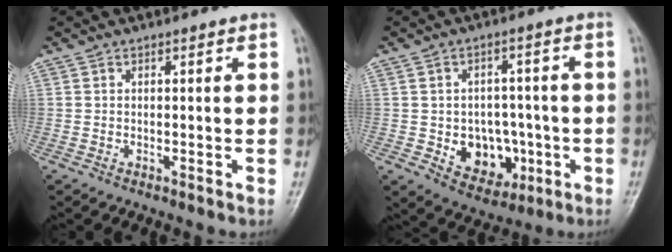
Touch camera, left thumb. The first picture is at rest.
{"total": 9.9, "force": [-2.4, 7.8, 5.6], "torque": [-0.036, 0.018, -0.024]}